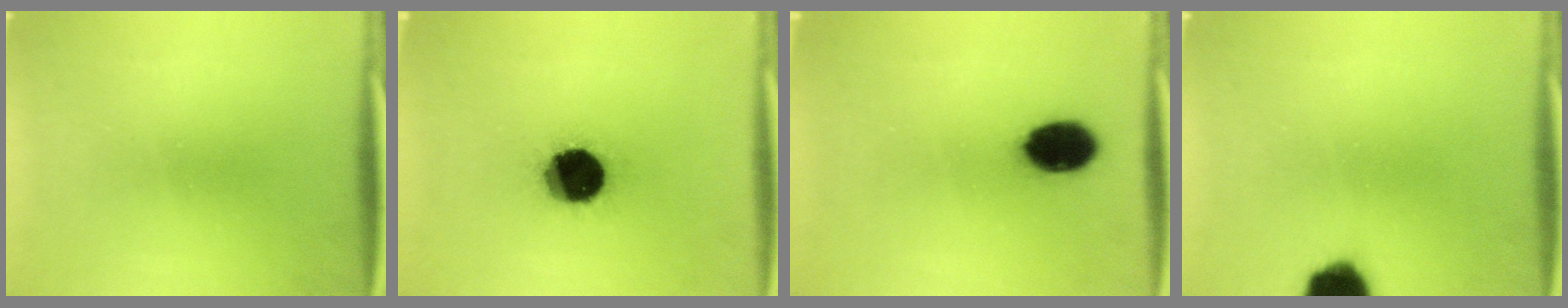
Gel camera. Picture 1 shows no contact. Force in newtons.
{"total": 18.4}
{"total": 10.0}
{"total": 10.3}